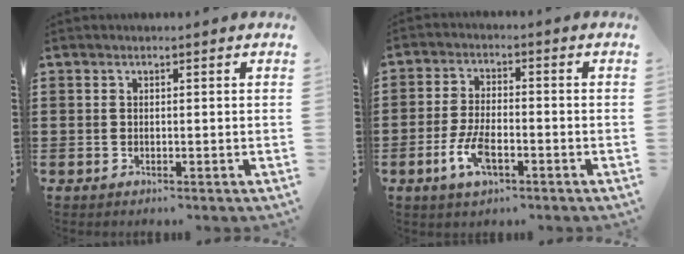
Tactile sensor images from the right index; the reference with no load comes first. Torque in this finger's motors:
{"motor_torque": [1.22, 0.92, 0.52, 0.12]}